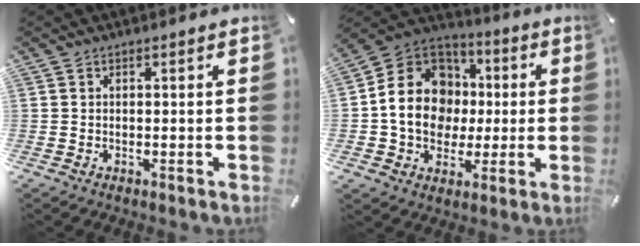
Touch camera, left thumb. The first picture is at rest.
{"total": 16.7, "force": [-0.9, 14.5, 8.1], "torque": [-0.155, 0.021, -0.013]}